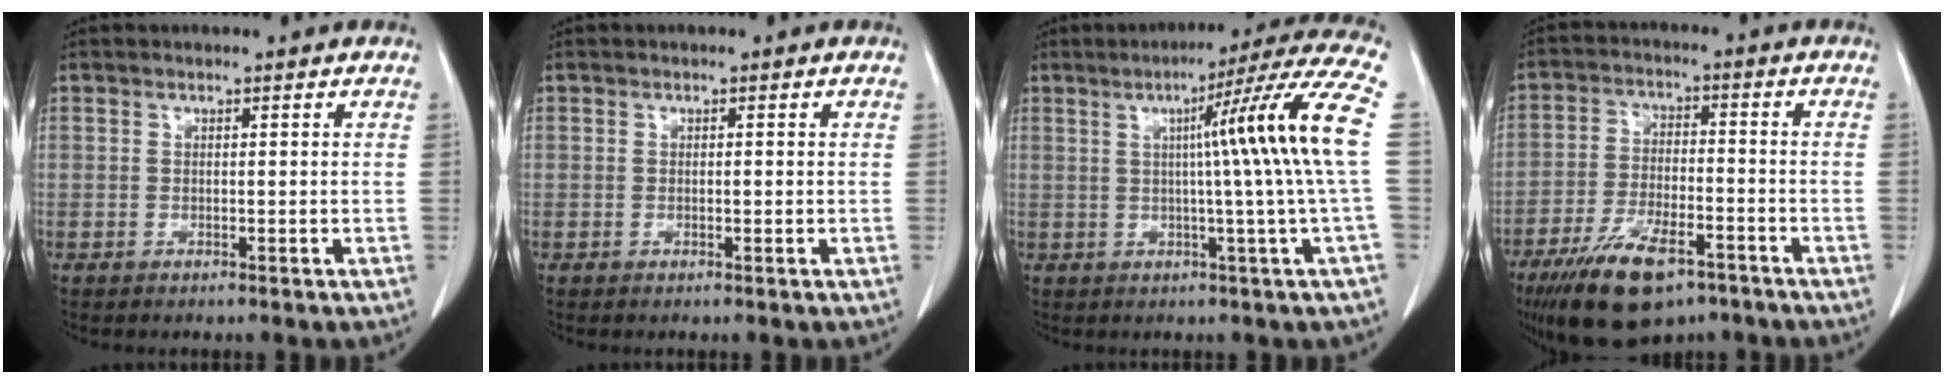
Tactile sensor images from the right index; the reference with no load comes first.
{"total": 0.5, "force": [-0.1, 0.2, 0.5], "torque": [-0.009, 0.000, 0.000]}
{"total": 14.5, "force": [1.4, -2.8, 14.1], "torque": [-0.184, 0.016, 0.015]}
{"total": 13.3, "force": [-8.6, 4.9, 8.8], "torque": [-0.166, -0.013, -0.143]}